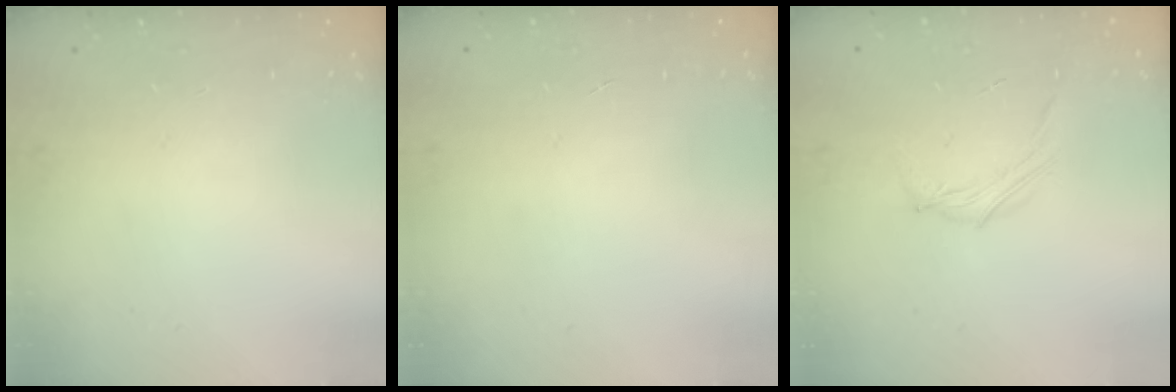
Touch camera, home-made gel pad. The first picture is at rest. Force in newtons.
{"total": 0.0}
{"total": 3.7, "press": 3.4, "slide": 1.3}